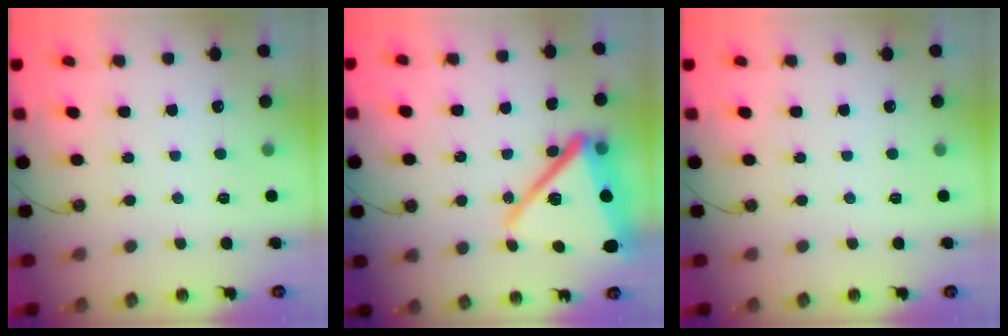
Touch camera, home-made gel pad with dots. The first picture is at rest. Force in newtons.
{"total": 22.9, "press": 22.8, "slide": 1.7}
{"total": 0.0}